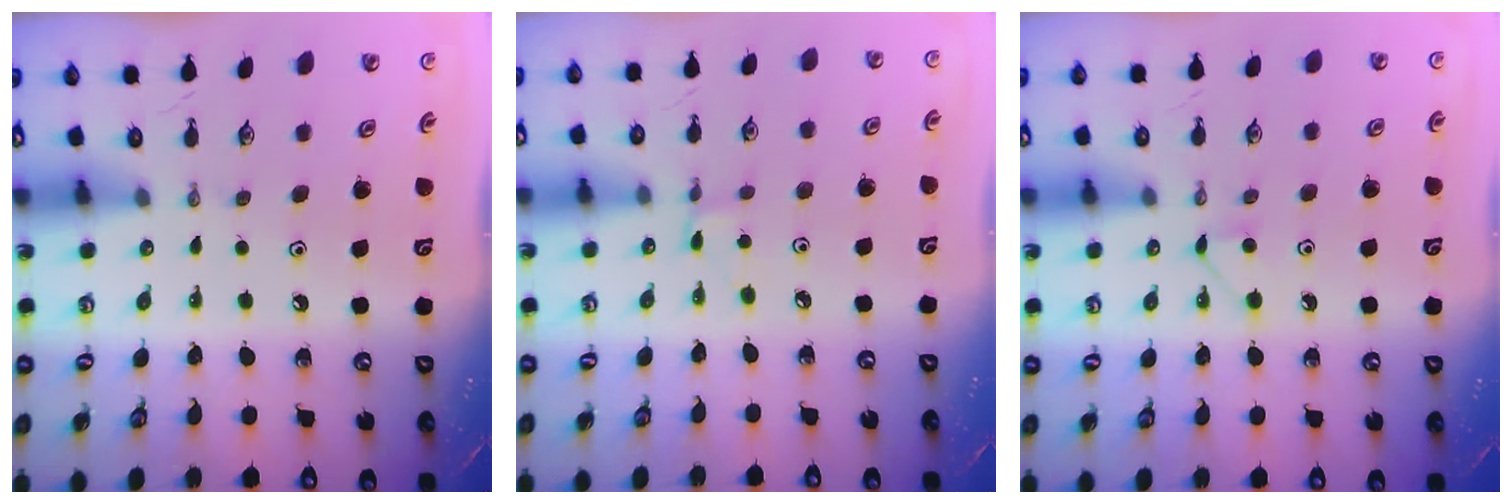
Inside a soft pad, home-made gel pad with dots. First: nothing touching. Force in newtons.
{"total": 1.2, "press": 1.2, "slide": 0.1}
{"total": 4.3, "press": 4.3, "slide": 0.5}